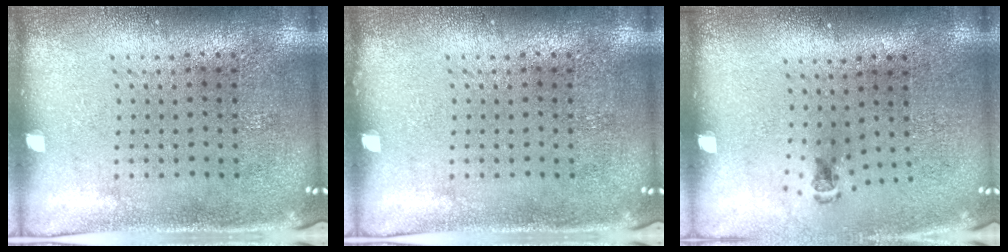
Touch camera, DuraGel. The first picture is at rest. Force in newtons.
{"total": 0.0}
{"total": 0.6, "press": 0.4, "slide": 0.5}